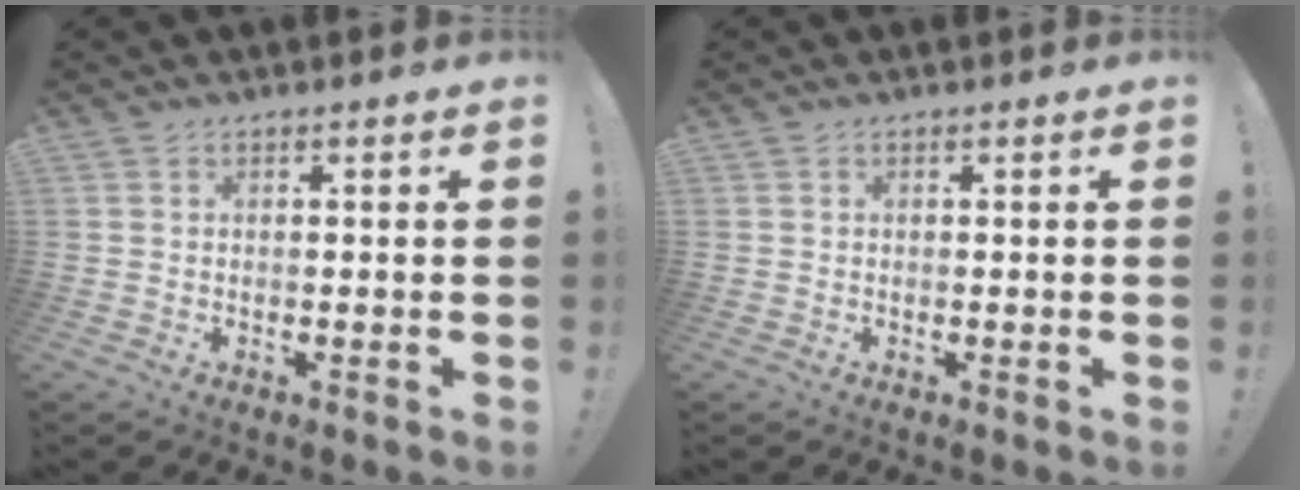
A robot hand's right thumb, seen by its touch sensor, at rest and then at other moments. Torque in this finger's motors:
{"motor_torque": [-0.09, -0.21, 0.07, 0.05, -0.08]}